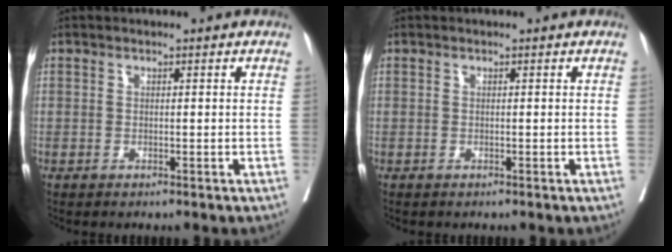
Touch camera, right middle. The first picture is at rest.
{"total": 0.0}